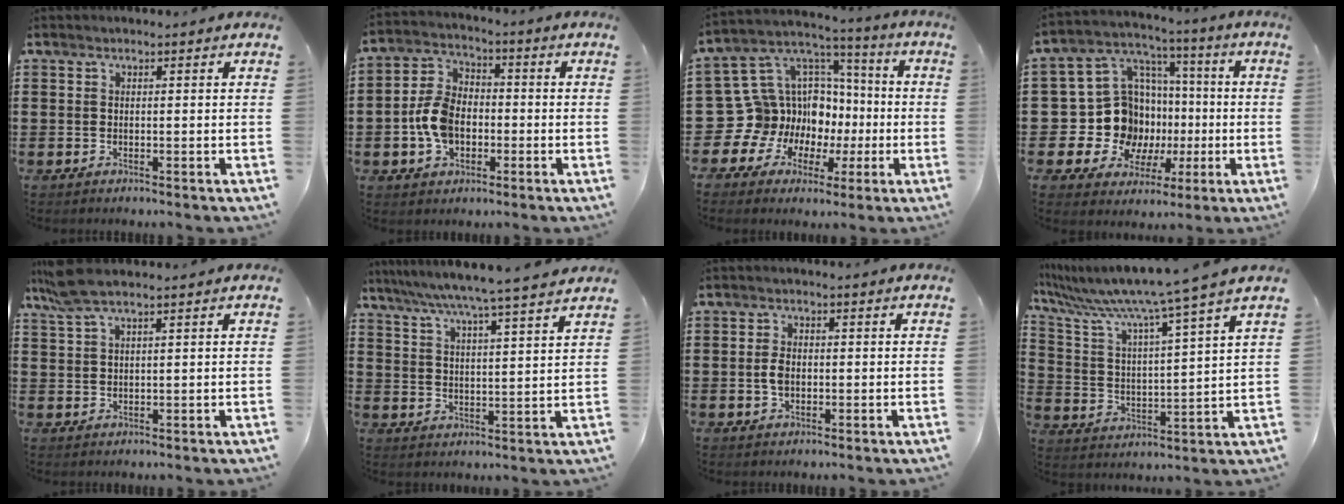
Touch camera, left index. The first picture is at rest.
{"total": 8.1, "force": [-1.8, 5.6, 5.6], "torque": [-0.134, 0.008, -0.038]}
{"total": 14.5, "force": [-2.9, 13.6, 4.1], "torque": [-0.133, -0.023, -0.017]}
{"total": 13.5, "force": [-1.9, 12.4, 4.9], "torque": [-0.133, -0.008, -0.017]}
{"total": 4.8, "force": [3.2, 0.7, 3.6], "torque": [-0.084, 0.002, 0.057]}
{"total": 6.2, "force": [5.4, -1.1, 2.8], "torque": [-0.073, -0.036, 0.089]}
{"total": 2.8, "force": [-0.2, 1.6, 2.3], "torque": [-0.053, 0.001, -0.005]}
{"total": 7.9, "force": [6.8, -1.0, 3.9], "torque": [-0.109, -0.057, 0.103]}